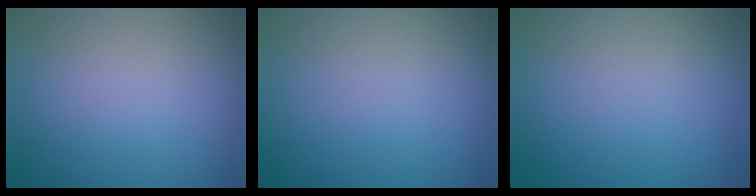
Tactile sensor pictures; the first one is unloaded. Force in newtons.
{"total": 0.0}
{"total": 0.0}